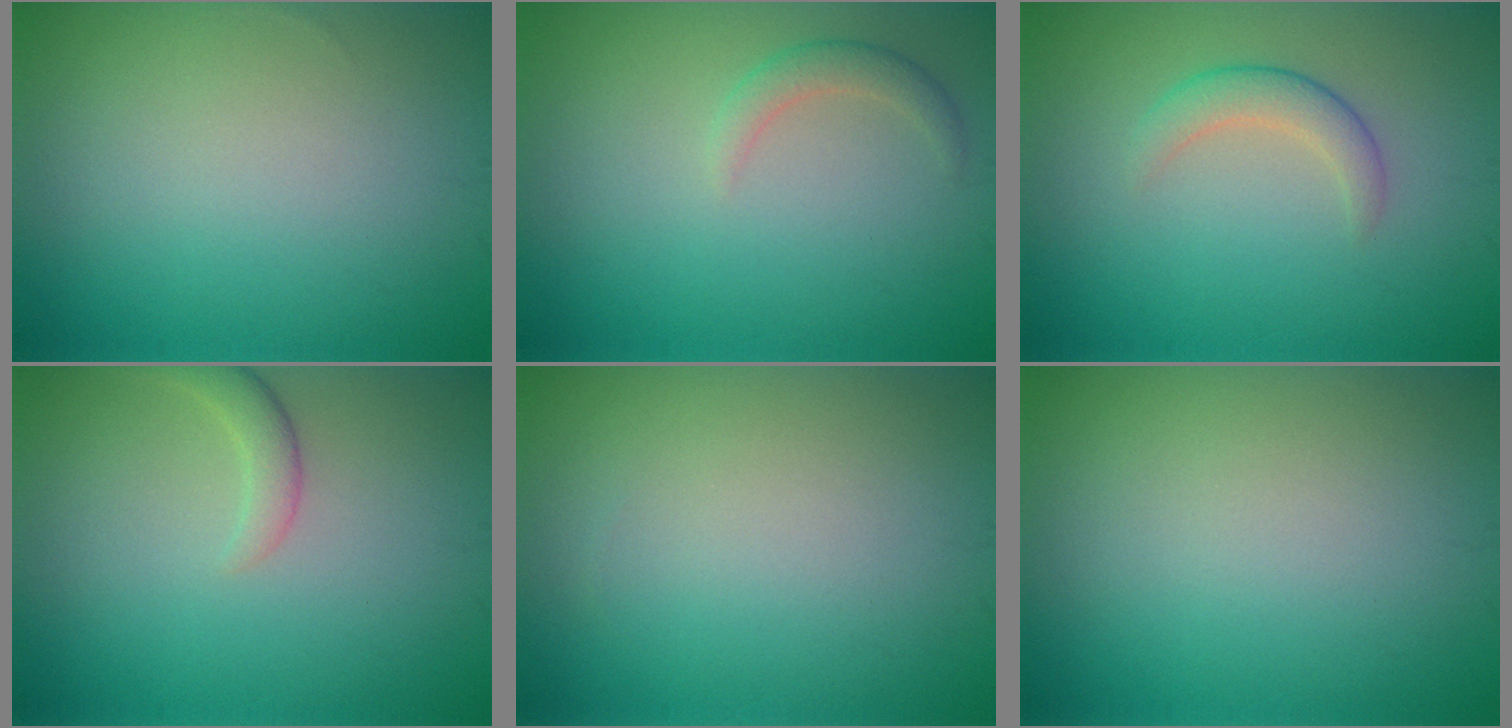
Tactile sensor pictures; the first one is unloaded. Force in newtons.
{"total": 1.6, "press": 1.6, "slide": 0.1}
{"total": 2.3, "press": 2.3, "slide": 0.1}
{"total": 2.0, "press": 2.0, "slide": 0.2}
{"total": 0.0}
{"total": 0.0}